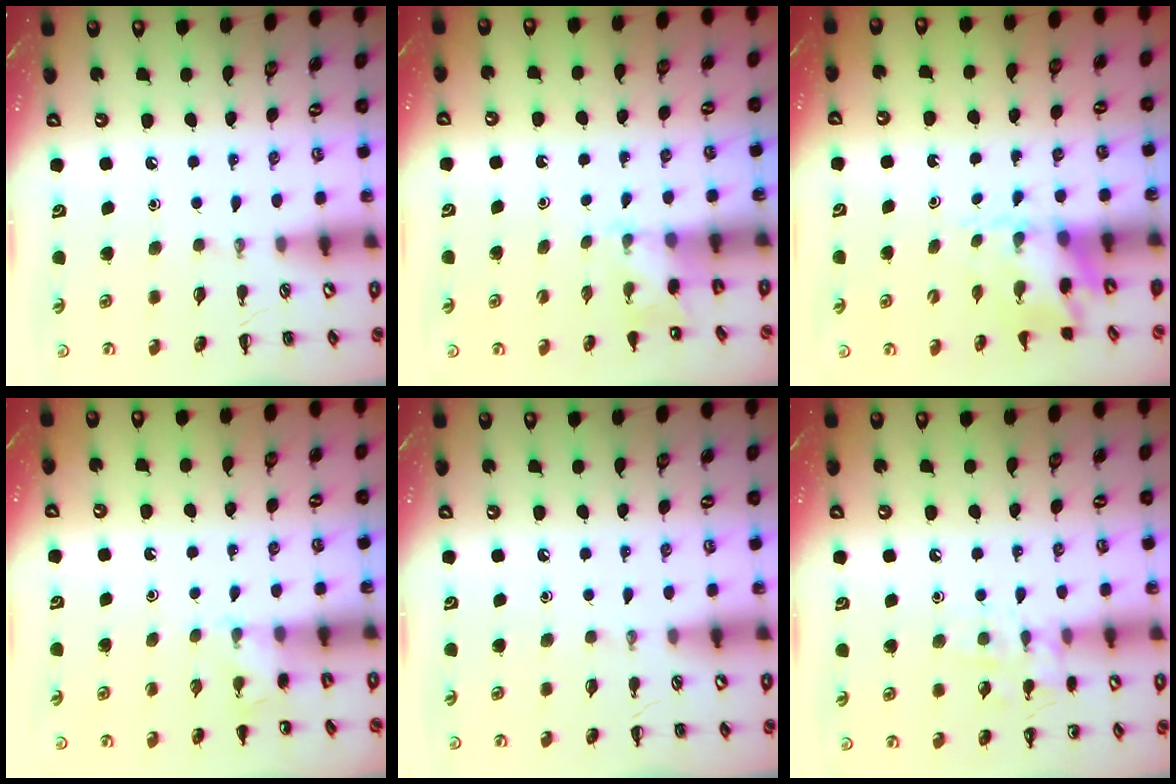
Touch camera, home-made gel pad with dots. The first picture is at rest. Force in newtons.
{"total": 2.2, "press": 2.1, "slide": 0.7}
{"total": 2.9, "press": 2.8, "slide": 0.7}
{"total": 4.2, "press": 4.0, "slide": 1.1}
{"total": 0.0}
{"total": 8.1, "press": 8.0, "slide": 1.3}